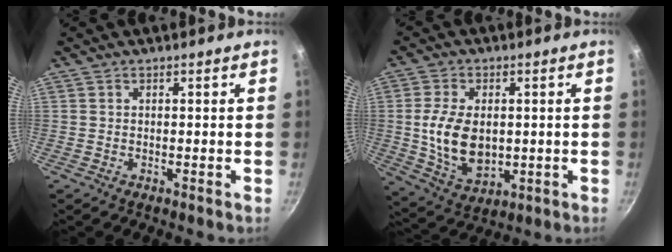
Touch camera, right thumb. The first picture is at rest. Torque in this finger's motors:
{"motor_torque": [-0.76, 0.87, 1.49, 0.20, 0.11]}